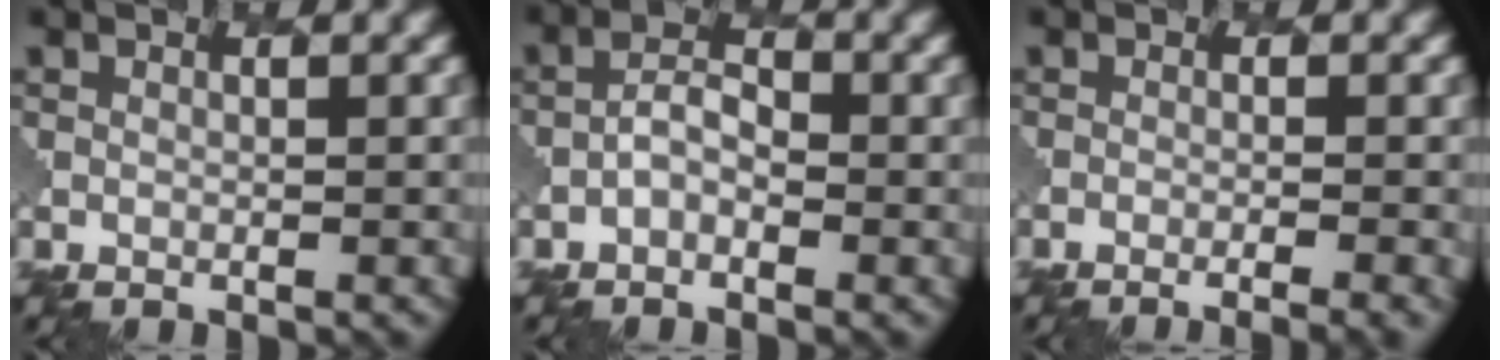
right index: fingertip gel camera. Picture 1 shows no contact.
{"total": 1.7, "force": [-0.8, 1.0, 1.2], "torque": [-0.022, 0.005, -0.020]}
{"total": 3.4, "force": [-1.7, 1.0, 2.7], "torque": [-0.022, 0.006, -0.028]}